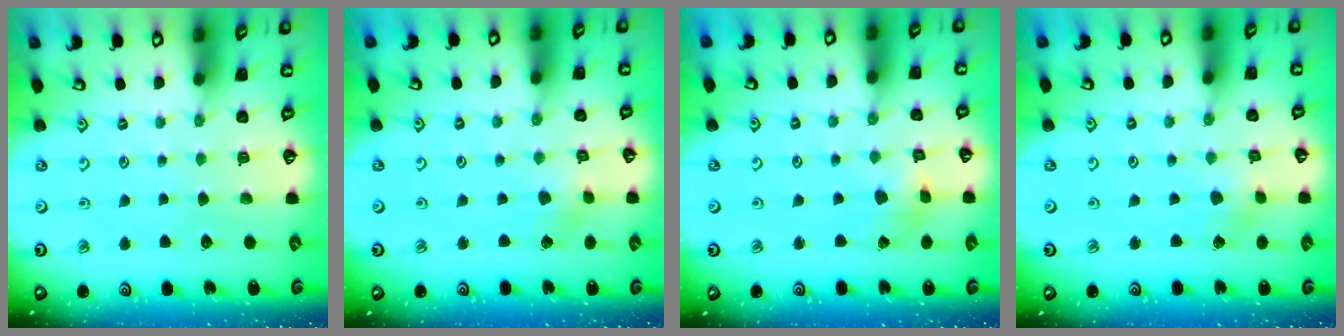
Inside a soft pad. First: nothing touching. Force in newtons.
{"total": 2.4, "press": 2.4, "slide": 0.2}
{"total": 2.6, "press": 2.6, "slide": 0.5}
{"total": 2.4, "press": 2.4, "slide": 0.2}